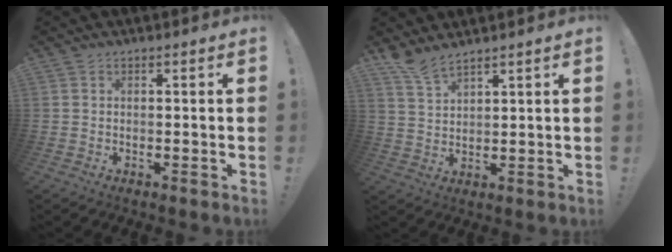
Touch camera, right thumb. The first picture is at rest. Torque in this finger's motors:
{"motor_torque": [0.47, 0.66, 0.15, -0.02, -0.01]}